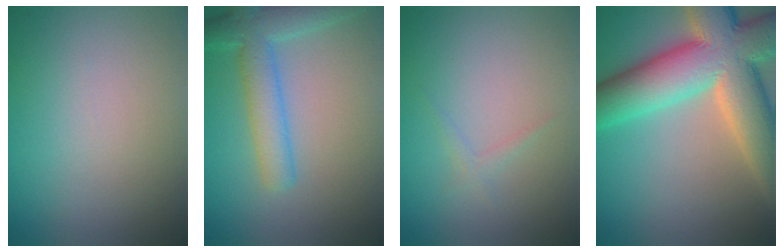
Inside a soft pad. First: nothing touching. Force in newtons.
{"total": 4.7, "press": 4.7, "slide": 0.2}
{"total": 0.7, "press": 0.7, "slide": 0.0}
{"total": 13.9, "press": 13.9, "slide": 0.9}